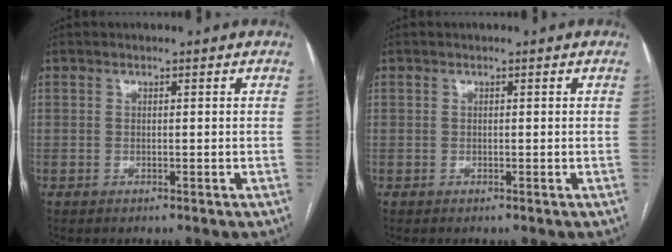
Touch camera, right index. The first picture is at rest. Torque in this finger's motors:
{"motor_torque": [-0.10, 0.17, -0.12, -0.09]}